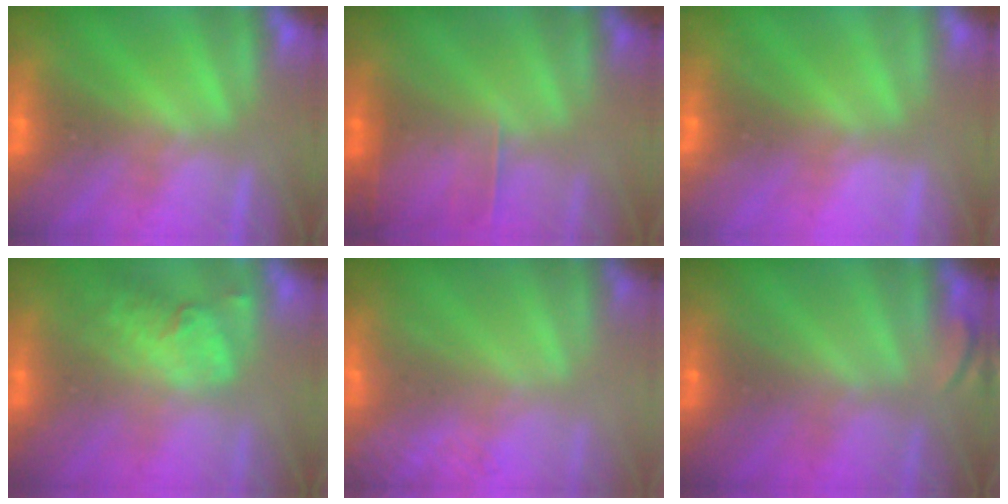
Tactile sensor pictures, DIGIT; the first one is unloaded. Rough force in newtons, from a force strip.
{"total": 2.2}
{"total": 2.3}
{"total": 2.8}
{"total": 4.5}
{"total": 2.3}